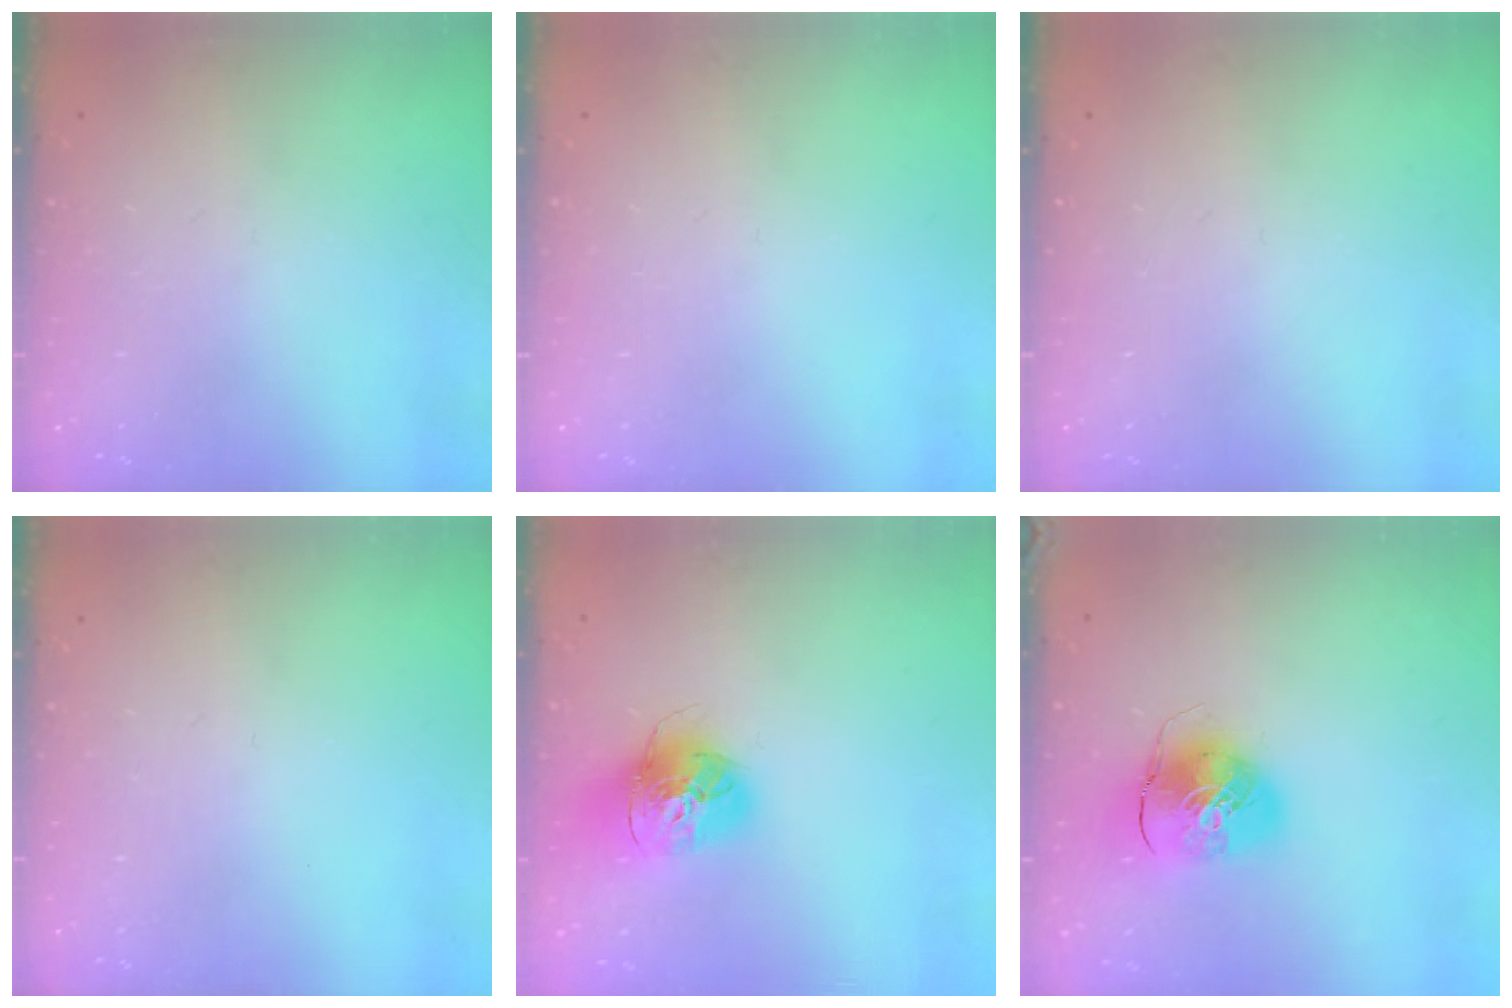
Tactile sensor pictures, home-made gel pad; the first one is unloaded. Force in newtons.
{"total": 0.0}
{"total": 0.0}
{"total": 0.0}
{"total": 16.6, "press": 16.6, "slide": 1.6}
{"total": 10.5, "press": 10.4, "slide": 1.8}